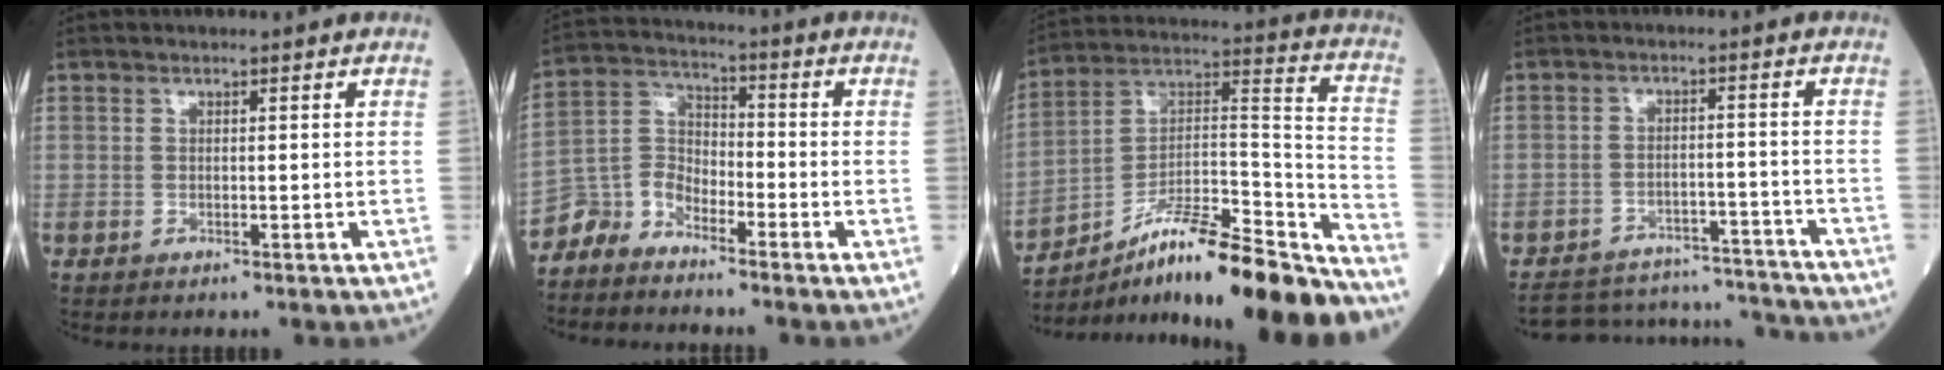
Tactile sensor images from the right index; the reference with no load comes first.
{"total": 5.7, "force": [-5.1, 2.6, 0.4], "torque": [-0.005, 0.021, -0.107]}
{"total": 22.9, "force": [-18.7, 1.6, 13.1], "torque": [-0.173, 0.032, -0.303]}
{"total": 14.6, "force": [-14.3, 2.5, 1.8], "torque": [-0.026, 0.022, -0.188]}